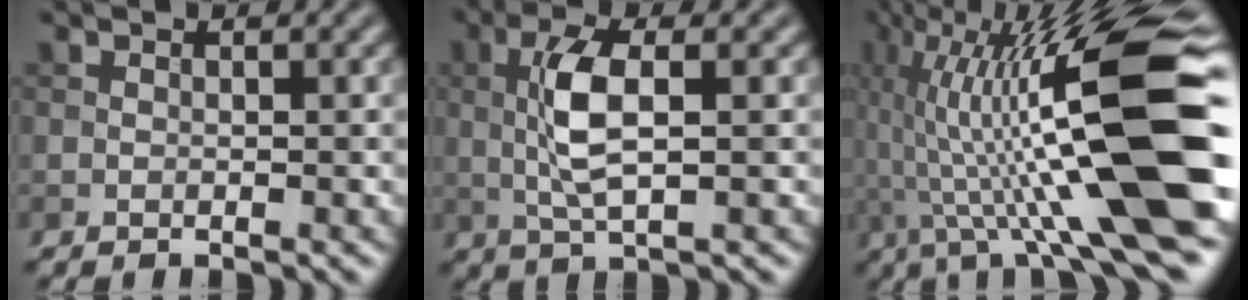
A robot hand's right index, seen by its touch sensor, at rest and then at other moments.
{"total": 5.0, "force": [0.4, 1.6, 4.7], "torque": [-0.104, 0.006, 0.007]}
{"total": 15.2, "force": [-0.8, 2.4, 15.0], "torque": [-0.258, 0.031, 0.001]}